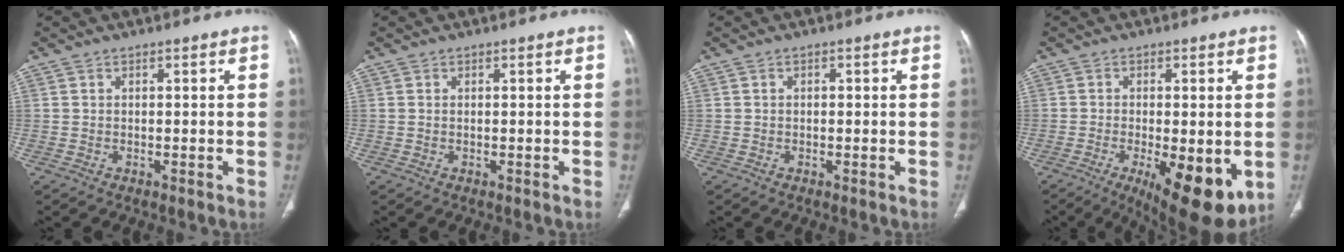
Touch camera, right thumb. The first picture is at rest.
{"total": 0.0}
{"total": 0.6, "force": [0.1, 0.4, 0.5], "torque": [-0.012, 0.005, 0.004]}
{"total": 14.4, "force": [-4.4, 5.2, 12.7], "torque": [-0.155, -0.018, -0.049]}